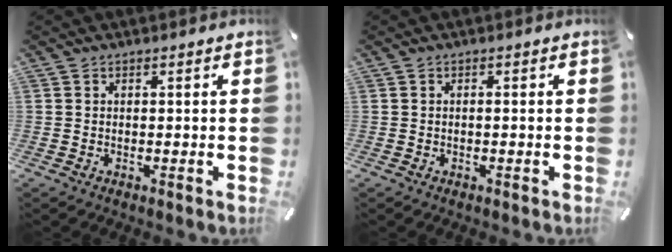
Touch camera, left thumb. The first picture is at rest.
{"total": 0.5, "force": [-0.2, 0.1, 0.5], "torque": [-0.010, -0.003, -0.003]}